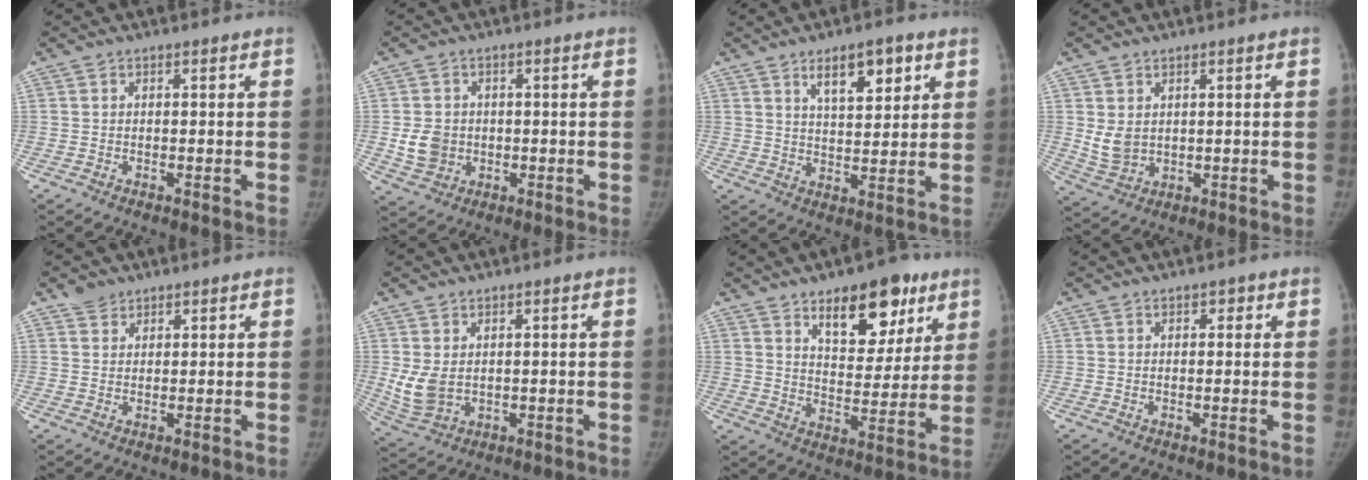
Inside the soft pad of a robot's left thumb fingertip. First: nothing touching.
{"total": 5.9, "force": [-0.2, 5.1, 2.9], "torque": [-0.038, 0.000, 0.004]}
{"total": 8.9, "force": [4.8, 3.7, 6.5], "torque": [-0.078, -0.027, 0.079]}
{"total": 5.1, "force": [1.5, 3.8, 3.1], "torque": [-0.054, -0.016, 0.045]}
{"total": 2.6, "force": [2.0, 1.6, 0.3], "torque": [0.008, -0.006, 0.034]}
{"total": 6.1, "force": [1.1, 4.3, 4.3], "torque": [-0.092, -0.011, 0.038]}
{"total": 15.8, "force": [9.4, 7.9, 9.9], "torque": [-0.086, -0.049, 0.143]}
{"total": 1.2, "force": [0.7, 0.8, 0.6], "torque": [0.005, -0.002, 0.007]}